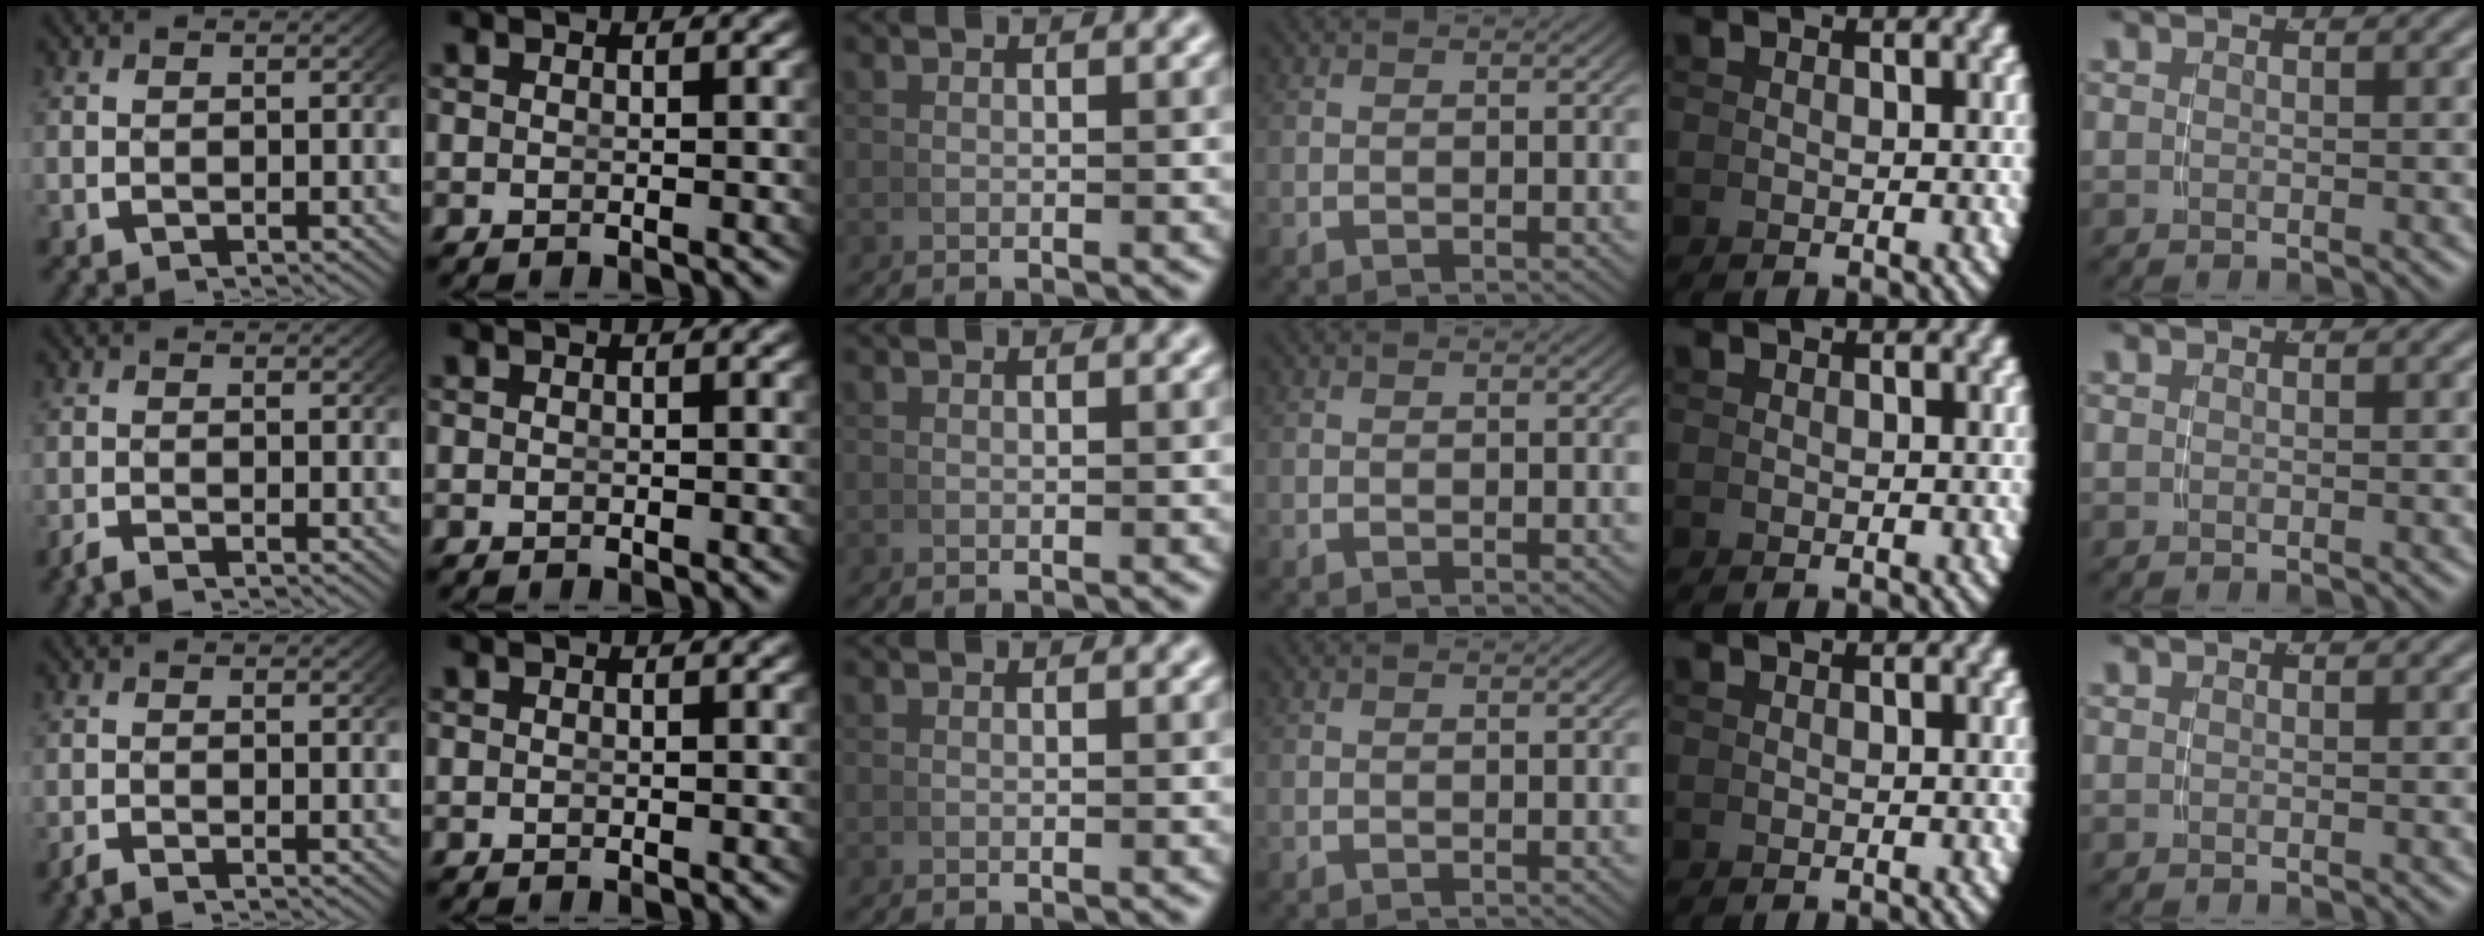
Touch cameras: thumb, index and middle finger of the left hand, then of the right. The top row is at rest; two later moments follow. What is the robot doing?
{"motion": "grasp_and_lifting", "object": "calculator"}